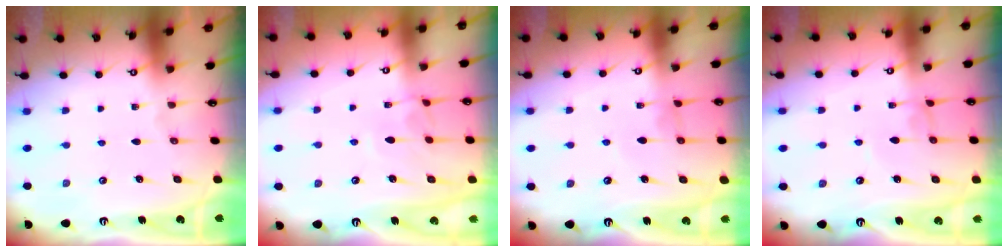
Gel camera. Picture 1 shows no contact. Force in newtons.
{"total": 3.2, "press": 3.2, "slide": 0.2}
{"total": 0.7, "press": 0.6, "slide": 0.3}
{"total": 1.1, "press": 1.1, "slide": 0.2}